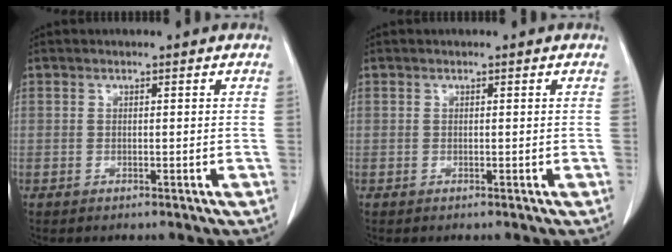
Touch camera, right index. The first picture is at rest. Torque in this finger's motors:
{"motor_torque": [0.07, 0.01, 0.01, 0.01]}